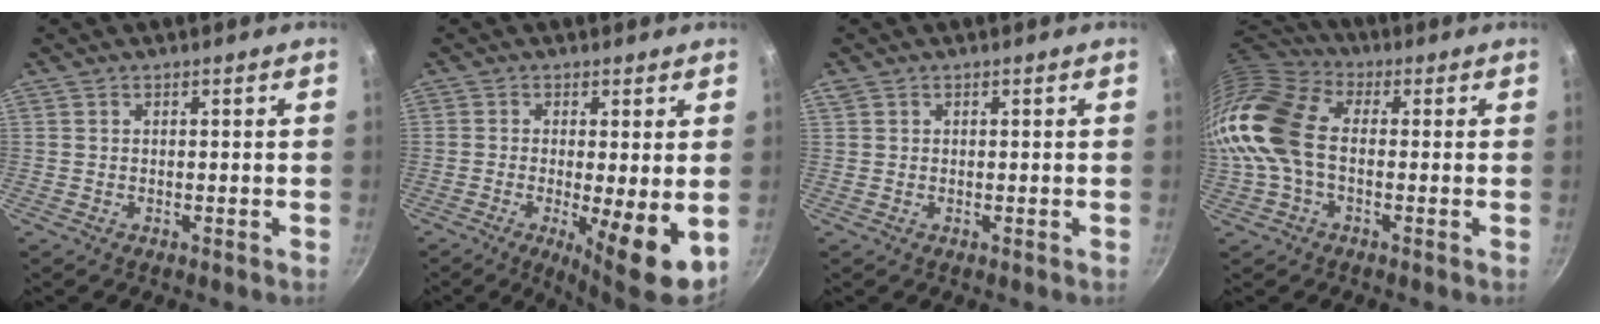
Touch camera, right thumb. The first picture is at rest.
{"total": 9.3, "force": [-1.4, 1.9, 9.0], "torque": [-0.135, -0.012, -0.017]}
{"total": 0.6, "force": [0.4, 0.4, 0.2], "torque": [-0.009, 0.004, 0.010]}
{"total": 16.0, "force": [-0.3, 10.1, 12.3], "torque": [-0.247, 0.028, -0.023]}